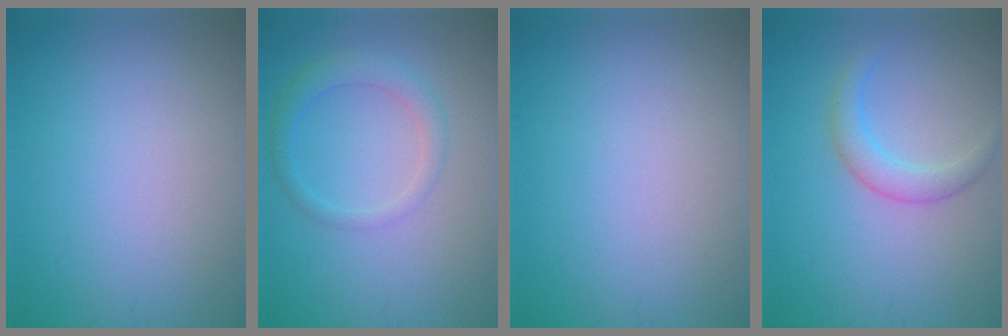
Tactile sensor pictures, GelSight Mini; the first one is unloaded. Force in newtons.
{"total": 2.3, "press": 2.3, "slide": 0.1}
{"total": 0.0}
{"total": 2.4, "press": 2.4, "slide": 0.1}